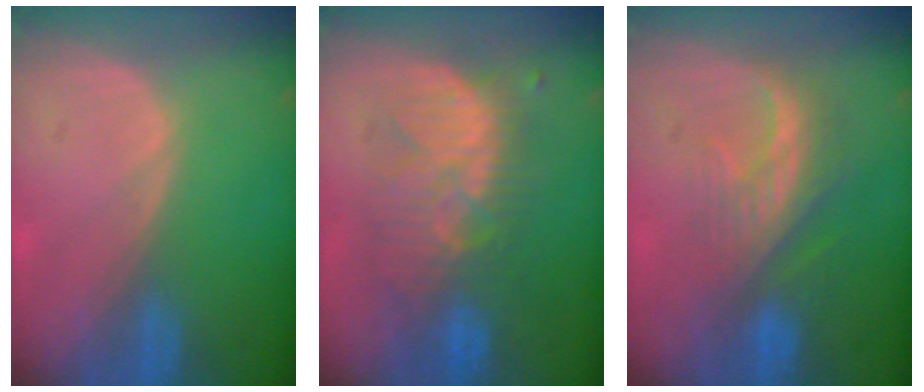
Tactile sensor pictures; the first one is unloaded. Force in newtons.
{"total": 8.8, "press": 8.8, "slide": 0.2}
{"total": 7.9, "press": 7.2, "slide": 3.4}